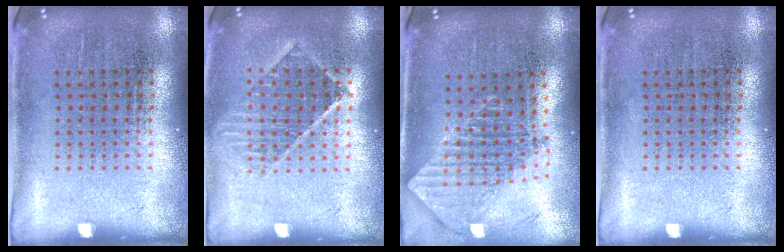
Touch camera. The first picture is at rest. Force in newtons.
{"total": 1.2, "press": 1.1, "slide": 0.4}
{"total": 1.9, "press": 1.5, "slide": 1.2}
{"total": 0.0}